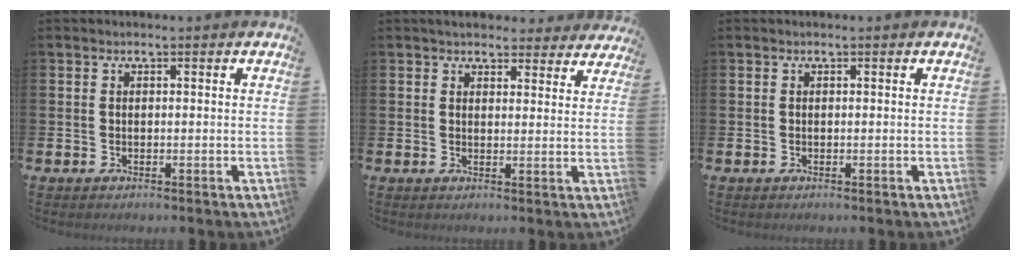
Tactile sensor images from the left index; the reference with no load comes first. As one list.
[{"total": 4.1, "force": [3.9, 1.2, 0.2], "torque": [-0.006, -0.019, 0.070]}, {"total": 0.0}]